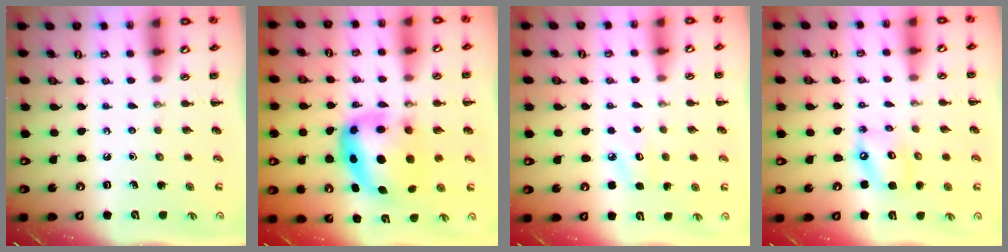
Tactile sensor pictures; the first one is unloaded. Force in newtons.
{"total": 7.8, "press": 7.5, "slide": 2.1}
{"total": 6.3, "press": 6.1, "slide": 1.7}
{"total": 7.9, "press": 7.8, "slide": 1.7}